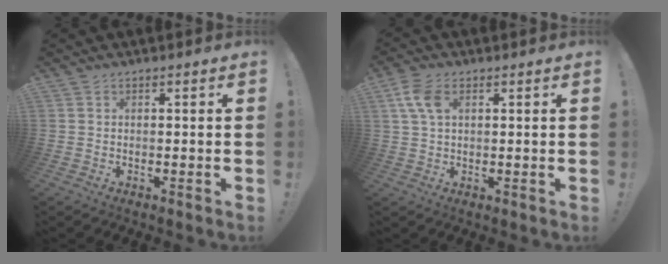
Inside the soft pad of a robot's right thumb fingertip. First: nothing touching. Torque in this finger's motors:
{"motor_torque": [0.85, 1.68, 0.77, -0.35, 0.17]}